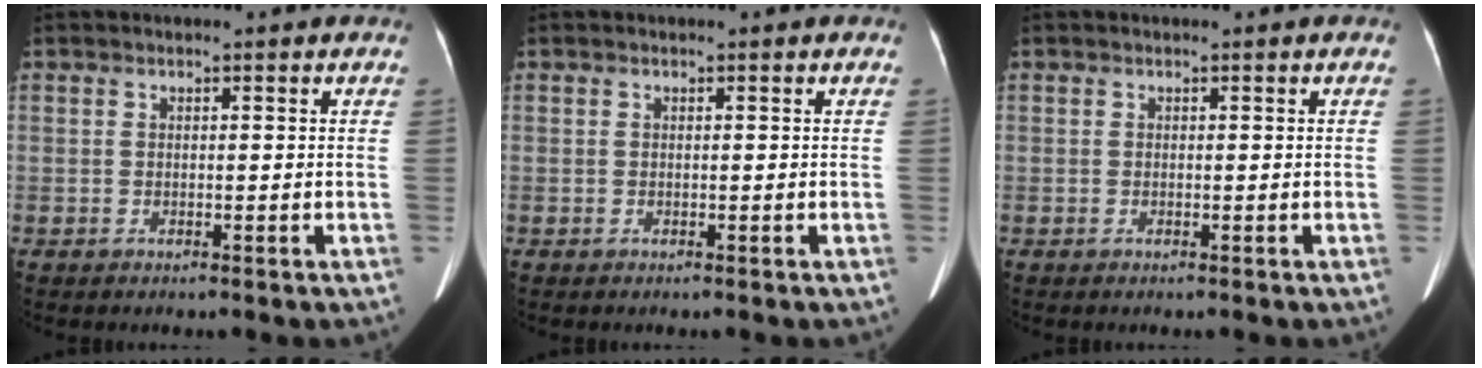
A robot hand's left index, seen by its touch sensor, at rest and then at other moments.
{"total": 0.0}
{"total": 0.0}